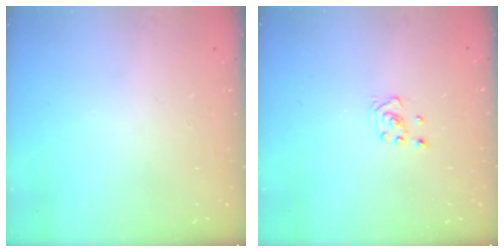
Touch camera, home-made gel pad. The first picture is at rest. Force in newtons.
{"total": 2.6, "press": 2.4, "slide": 1.0}